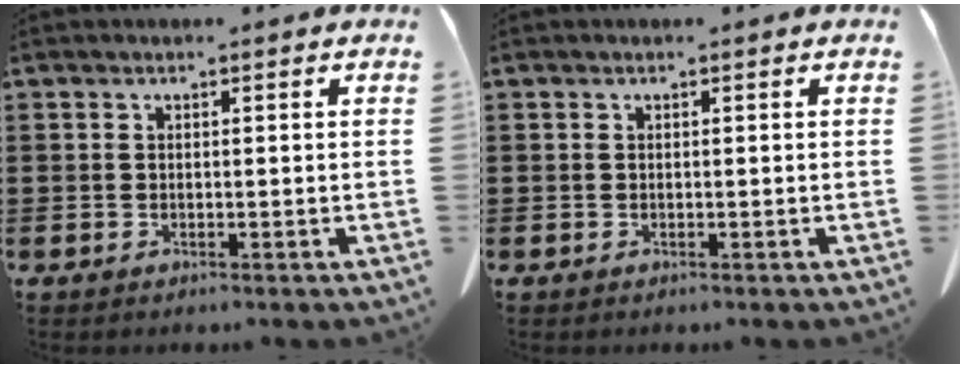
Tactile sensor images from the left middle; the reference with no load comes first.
{"total": 0.0}